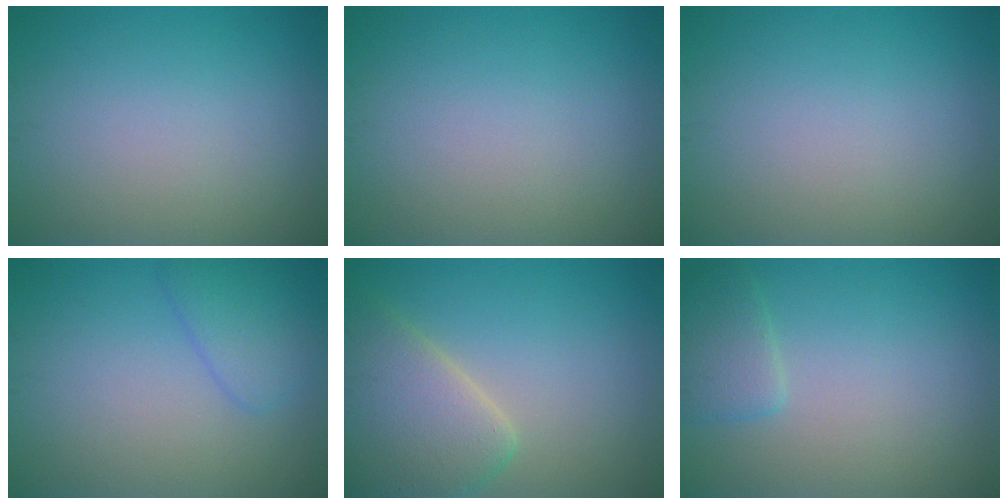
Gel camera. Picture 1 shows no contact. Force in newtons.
{"total": 0.0}
{"total": 0.0}
{"total": 2.7, "press": 2.6, "slide": 0.2}
{"total": 6.9, "press": 6.8, "slide": 0.4}
{"total": 2.2, "press": 2.1, "slide": 0.2}